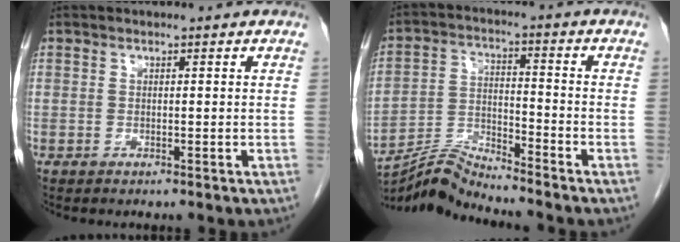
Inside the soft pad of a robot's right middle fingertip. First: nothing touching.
{"total": 7.5, "force": [-7.3, -1.7, 0.1], "torque": [-0.015, 0.006, -0.137]}